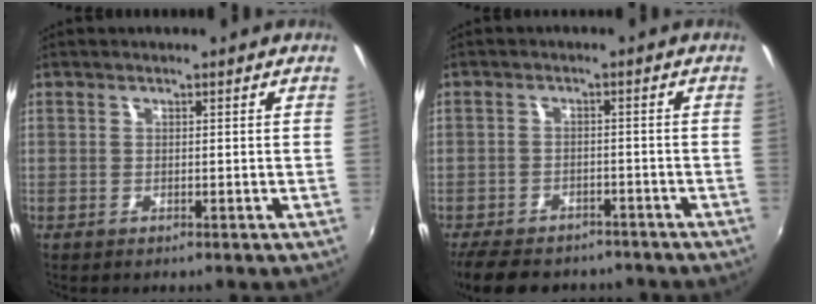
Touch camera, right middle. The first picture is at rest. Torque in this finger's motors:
{"motor_torque": [0.47, -1.01, -0.34, -0.09]}